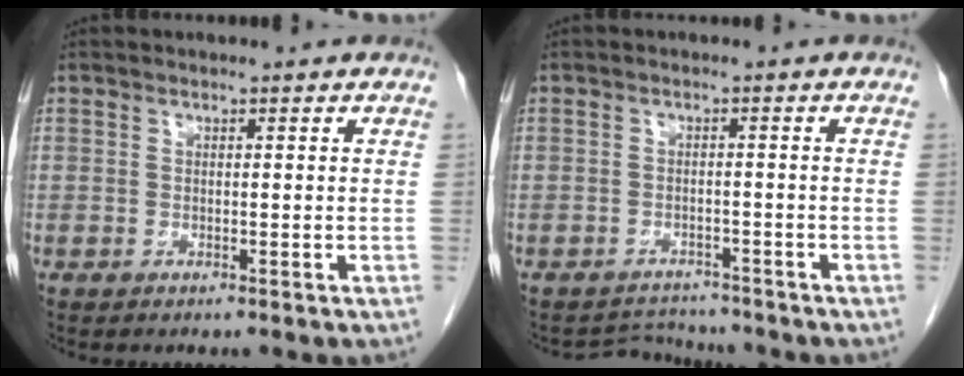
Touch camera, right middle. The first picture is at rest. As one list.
[{"total": 3.3, "force": [-3.1, 0.7, -1.1], "torque": [0.017, 0.004, -0.046]}]